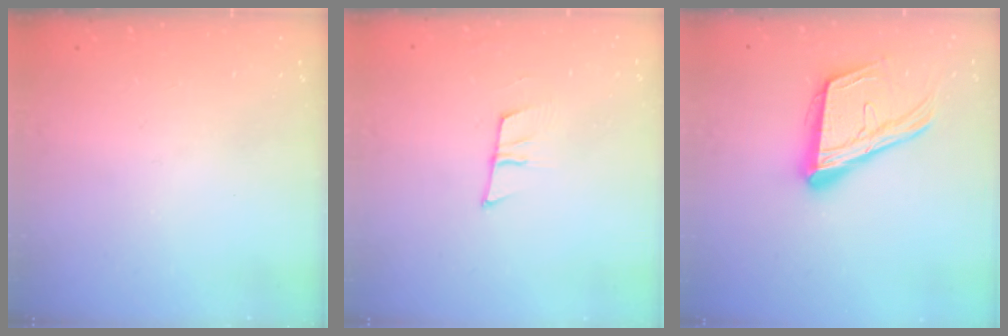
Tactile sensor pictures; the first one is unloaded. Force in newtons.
{"total": 6.9, "press": 6.3, "slide": 2.8}
{"total": 17.9, "press": 17.3, "slide": 4.5}